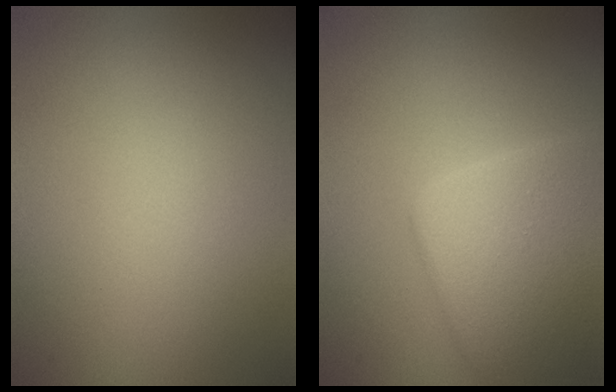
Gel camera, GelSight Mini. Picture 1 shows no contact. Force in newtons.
{"total": 5.2, "press": 5.1, "slide": 0.3}